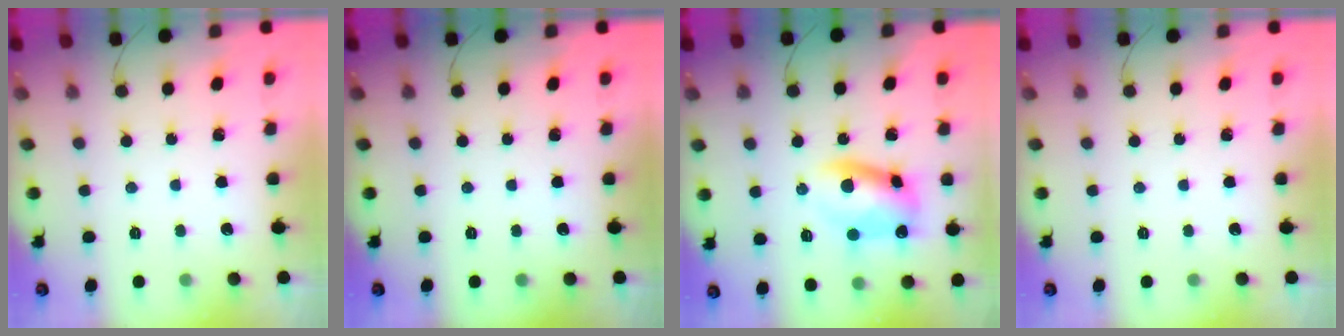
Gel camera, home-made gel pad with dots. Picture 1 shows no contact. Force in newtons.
{"total": 0.0}
{"total": 10.1, "press": 10.0, "slide": 1.0}
{"total": 0.0}